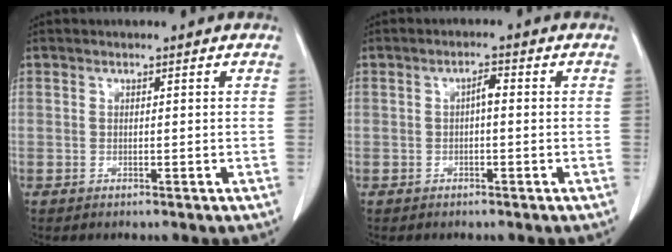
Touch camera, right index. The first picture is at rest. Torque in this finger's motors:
{"motor_torque": [0.55, -0.15, 0.23, 0.07]}